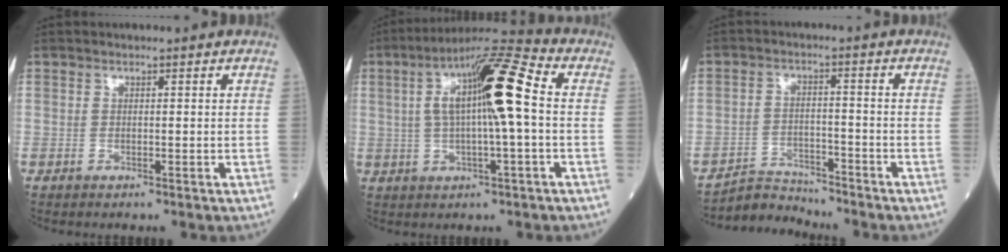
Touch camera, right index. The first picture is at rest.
{"total": 12.9, "force": [1.4, 1.1, 12.7], "torque": [-0.228, 0.026, 0.018]}
{"total": 5.0, "force": [-4.8, 0.2, -1.5], "torque": [0.022, 0.001, -0.083]}